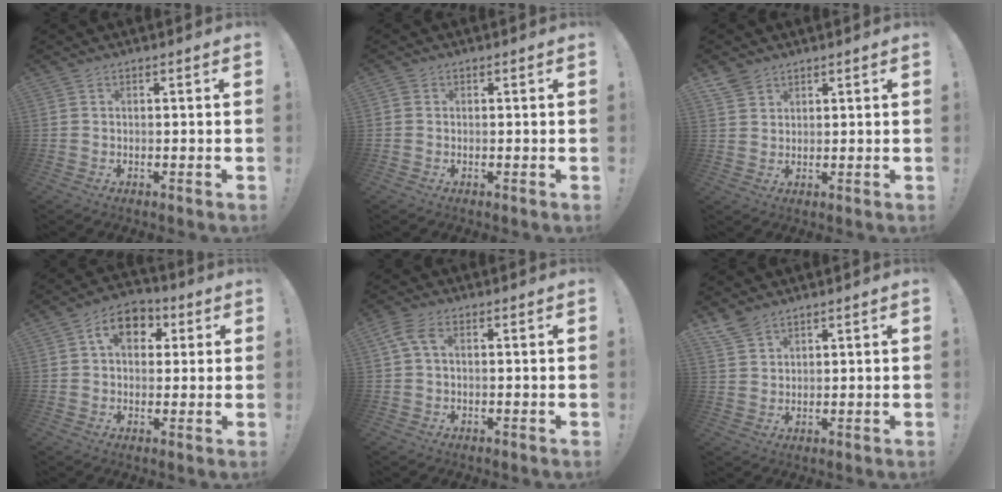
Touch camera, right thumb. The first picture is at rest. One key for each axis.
{"total": 0.8, "fx": 0.0, "fy": 0.8, "fz": 0.2, "tx": -0.007, "ty": 0.002, "tz": 0.002}
{"total": 3.9, "fx": 3.1, "fy": 2.2, "fz": 1.0, "tx": -0.014, "ty": -0.016, "tz": 0.059}
{"total": 10.0, "fx": 3.2, "fy": 7.1, "fz": 6.3, "tx": -0.097, "ty": 0.007, "tz": 0.060}
{"total": 4.4, "fx": 1.0, "fy": 2.3, "fz": 3.6, "tx": -0.079, "ty": 0.006, "tz": 0.019}
{"total": 5.1, "fx": 4.1, "fy": 2.3, "fz": 2.0, "tx": -0.032, "ty": -0.022, "tz": 0.077}